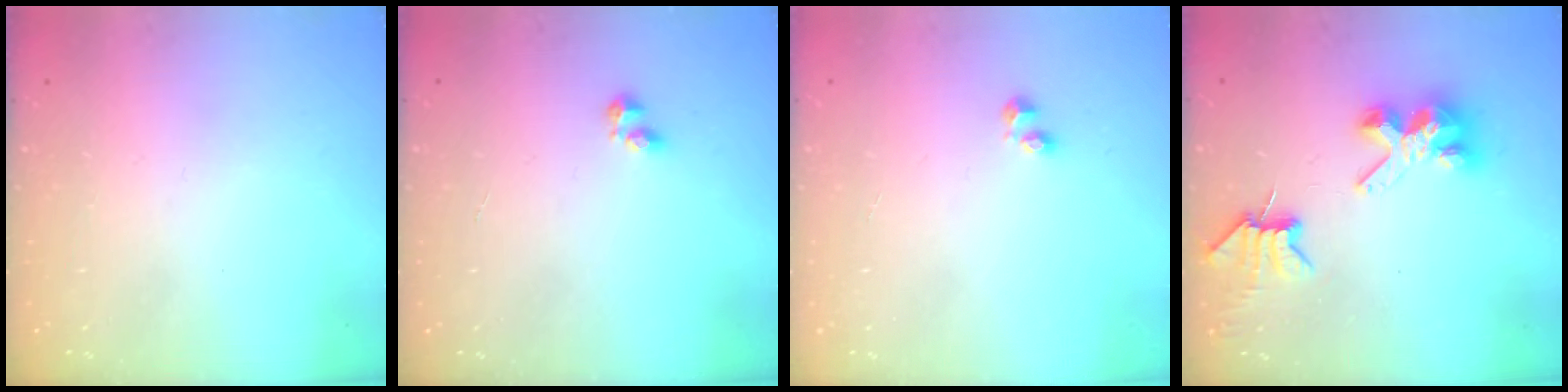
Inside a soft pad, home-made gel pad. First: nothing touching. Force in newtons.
{"total": 2.2, "press": 2.1, "slide": 0.6}
{"total": 1.7, "press": 1.6, "slide": 0.6}
{"total": 7.3, "press": 7.2, "slide": 0.8}